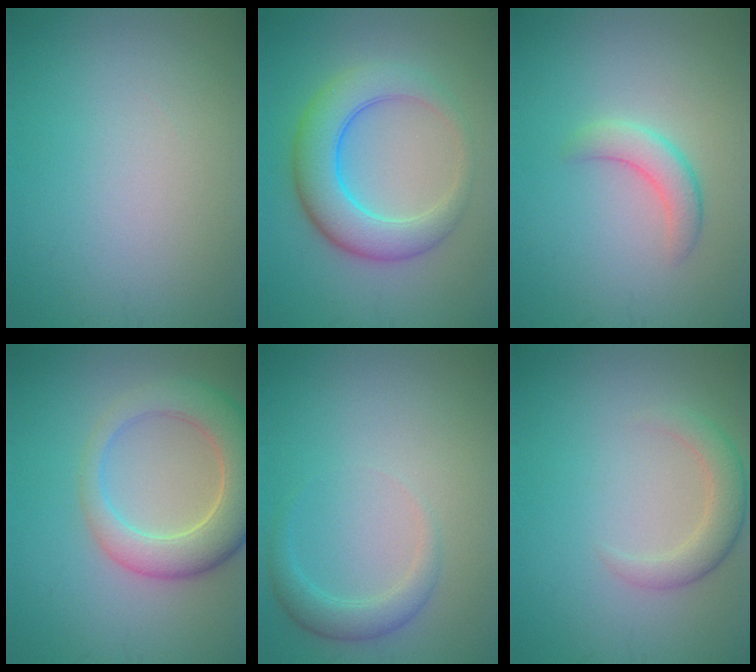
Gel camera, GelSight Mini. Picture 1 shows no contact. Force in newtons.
{"total": 6.4, "press": 6.4, "slide": 0.1}
{"total": 2.6, "press": 2.6, "slide": 0.1}
{"total": 6.8, "press": 6.8, "slide": 0.7}
{"total": 2.2, "press": 2.2, "slide": 0.2}
{"total": 2.7, "press": 2.7, "slide": 0.2}